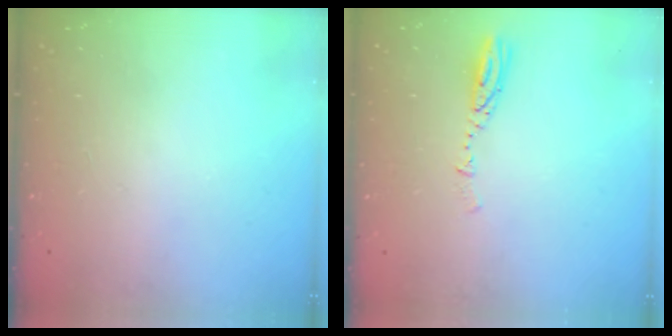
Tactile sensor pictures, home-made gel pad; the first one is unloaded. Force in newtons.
{"total": 3.6, "press": 3.5, "slide": 0.4}